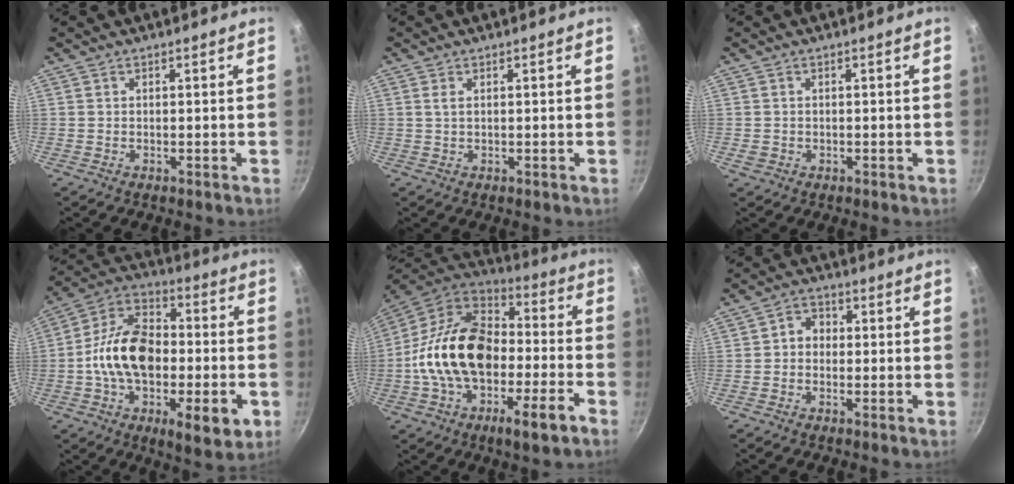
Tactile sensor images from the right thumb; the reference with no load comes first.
{"total": 1.2, "force": [0.4, 0.6, 1.0], "torque": [-0.019, 0.000, 0.006]}
{"total": 1.4, "force": [-0.3, 1.3, 0.6], "torque": [-0.008, 0.001, -0.004]}
{"total": 23.2, "force": [-3.8, 12.4, 19.2], "torque": [-0.294, 0.031, -0.075]}
{"total": 22.7, "force": [-5.7, 11.8, 18.5], "torque": [-0.323, 0.050, -0.108]}
{"total": 3.8, "force": [-0.2, 3.3, 1.9], "torque": [-0.007, 0.011, -0.013]}